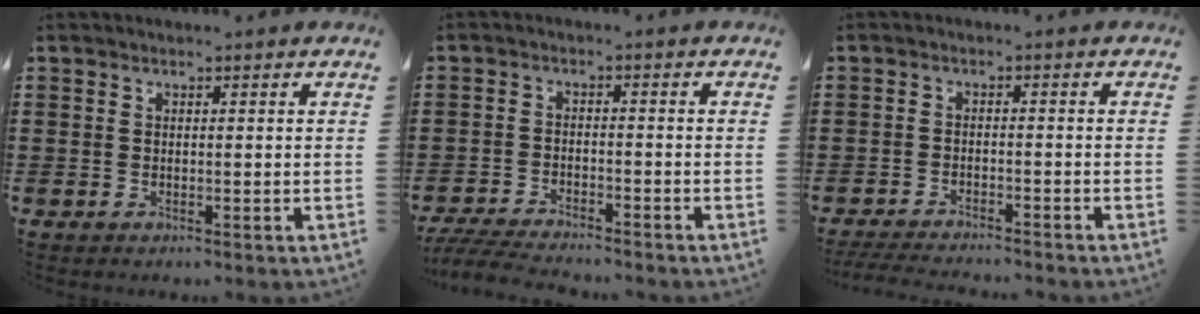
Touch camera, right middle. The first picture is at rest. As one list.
[{"total": 4.6, "force": [-4.5, 0.2, 1.2], "torque": [-0.033, -0.008, -0.091]}, {"total": 3.1, "force": [-3.0, -0.1, 0.7], "torque": [-0.019, -0.005, -0.063]}]